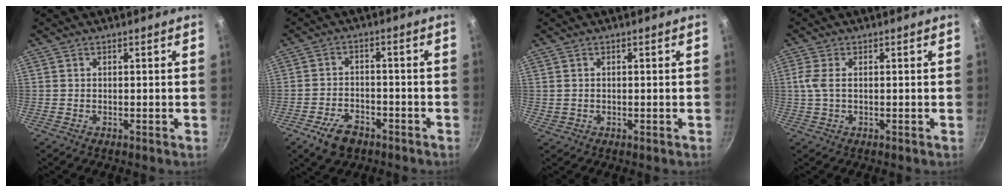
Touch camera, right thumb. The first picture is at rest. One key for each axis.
{"total": 7.4, "fx": -4.5, "fy": 4.7, "fz": 3.5, "tx": -0.059, "ty": 0.033, "tz": -0.078}
{"total": 0.7, "fx": 0.0, "fy": 0.3, "fz": 0.6, "tx": -0.010, "ty": 0.003, "tz": 0.003}
{"total": 3.1, "fx": 0.3, "fy": 1.5, "fz": 2.7, "tx": -0.069, "ty": 0.005, "tz": 0.003}